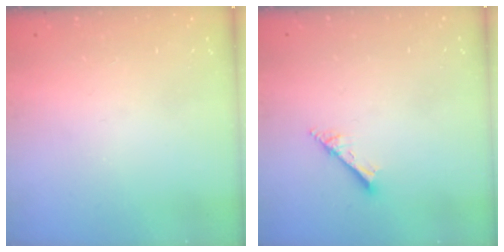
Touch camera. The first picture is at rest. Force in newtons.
{"total": 2.5, "press": 2.5, "slide": 0.2}